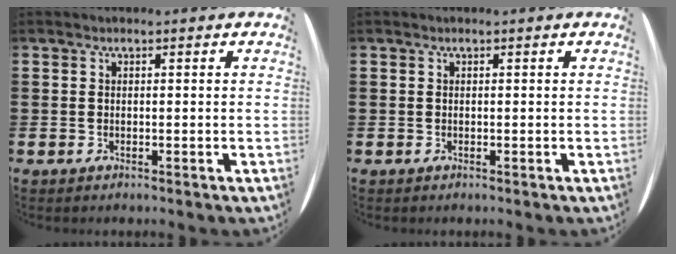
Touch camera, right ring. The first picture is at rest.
{"total": 0.0}